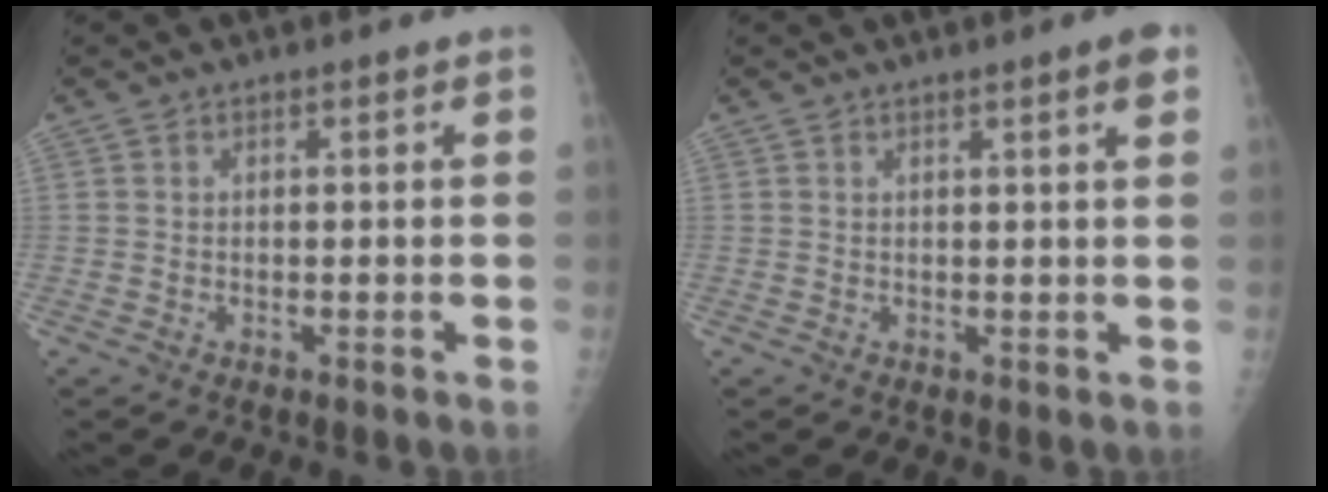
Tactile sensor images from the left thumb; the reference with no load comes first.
{"total": 3.0, "force": [1.6, 0.1, 2.6], "torque": [-0.035, -0.006, 0.021]}